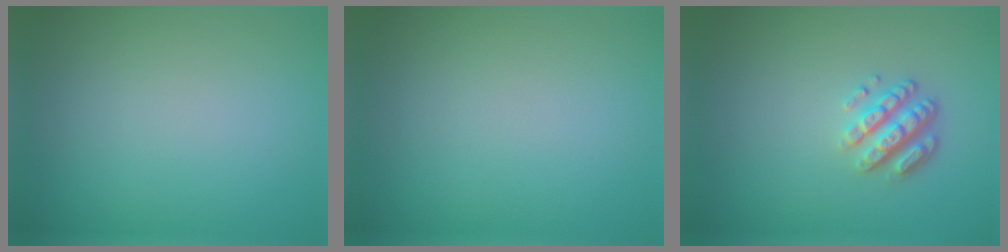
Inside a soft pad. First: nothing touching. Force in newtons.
{"total": 0.0}
{"total": 2.9, "press": 2.4, "slide": 1.7}